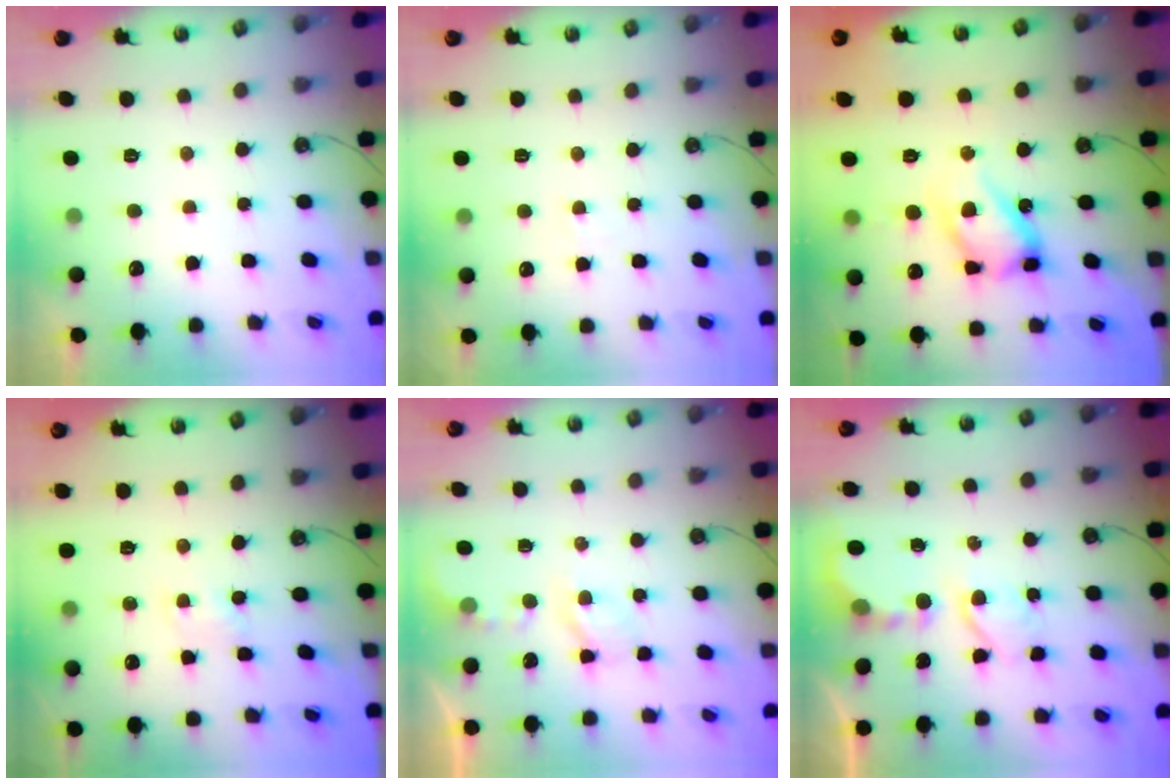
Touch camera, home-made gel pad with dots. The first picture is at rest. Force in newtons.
{"total": 2.7, "press": 2.6, "slide": 0.4}
{"total": 16.8, "press": 16.8, "slide": 1.5}
{"total": 1.7, "press": 1.7, "slide": 0.2}
{"total": 5.0, "press": 5.0, "slide": 0.5}
{"total": 5.8, "press": 5.8, "slide": 0.4}